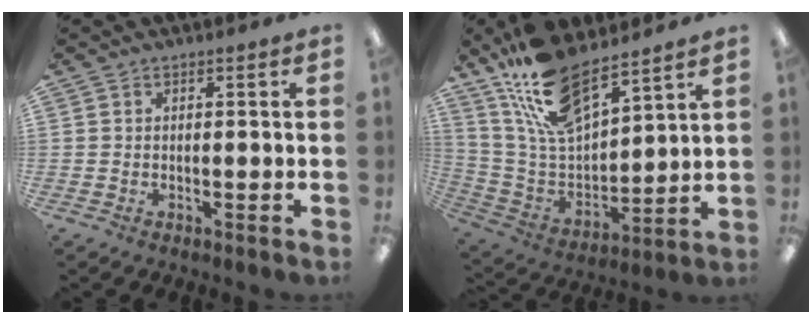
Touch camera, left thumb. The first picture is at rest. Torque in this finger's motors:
{"motor_torque": [1.62, 0.47, 1.40, -1.37, 0.31]}